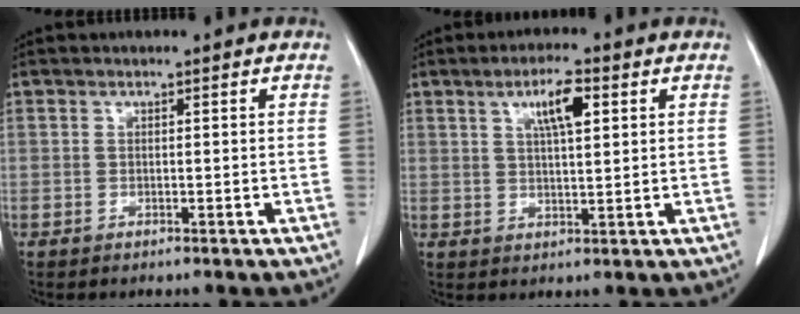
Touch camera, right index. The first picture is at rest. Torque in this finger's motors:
{"motor_torque": [0.23, 0.20, 0.31, 0.06]}